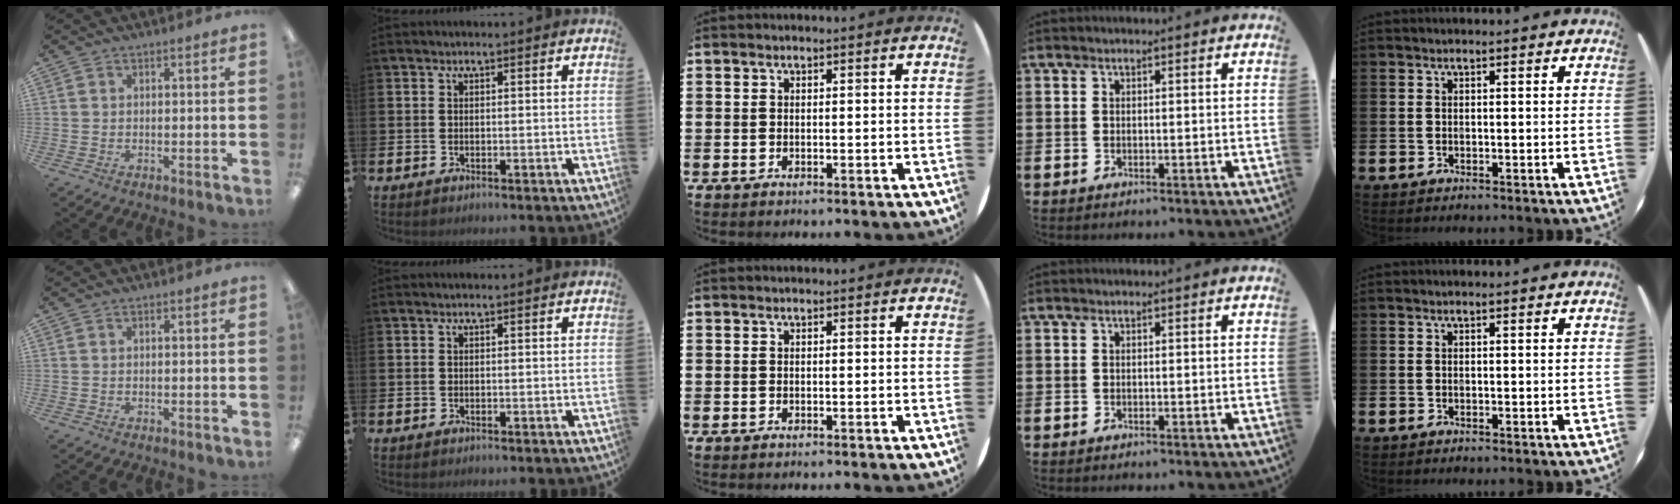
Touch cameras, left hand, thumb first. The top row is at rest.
{}